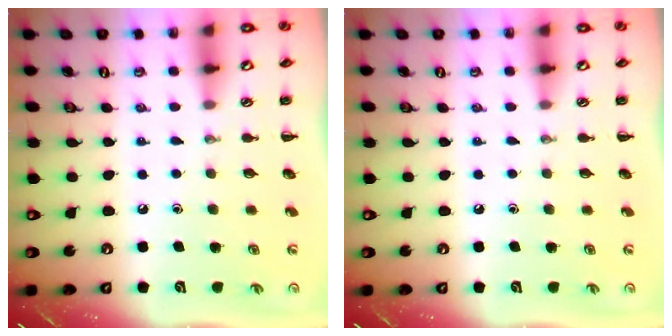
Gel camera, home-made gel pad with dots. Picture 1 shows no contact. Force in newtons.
{"total": 0.0}